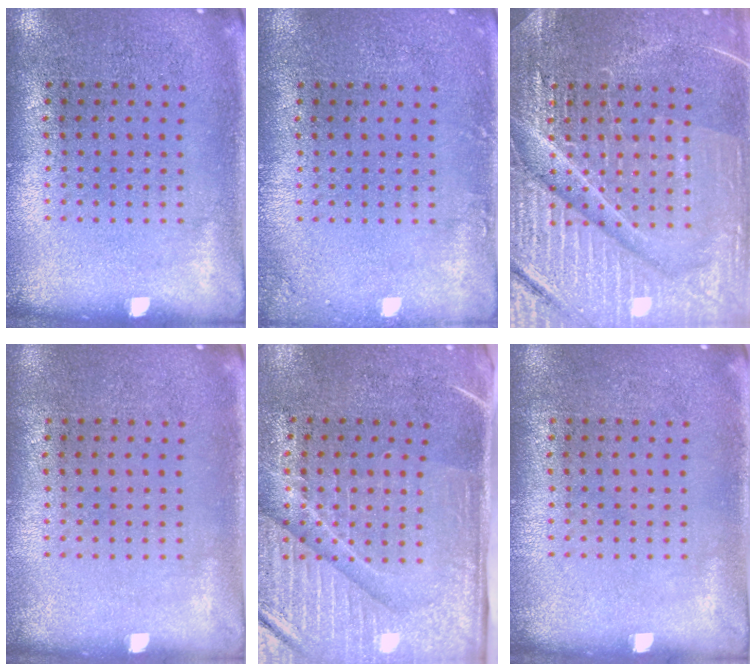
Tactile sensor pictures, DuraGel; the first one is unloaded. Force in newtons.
{"total": 1.0, "press": 1.0, "slide": 0.2}
{"total": 7.1, "press": 7.1, "slide": 0.9}
{"total": 0.0}
{"total": 4.5, "press": 3.9, "slide": 2.3}
{"total": 0.0}